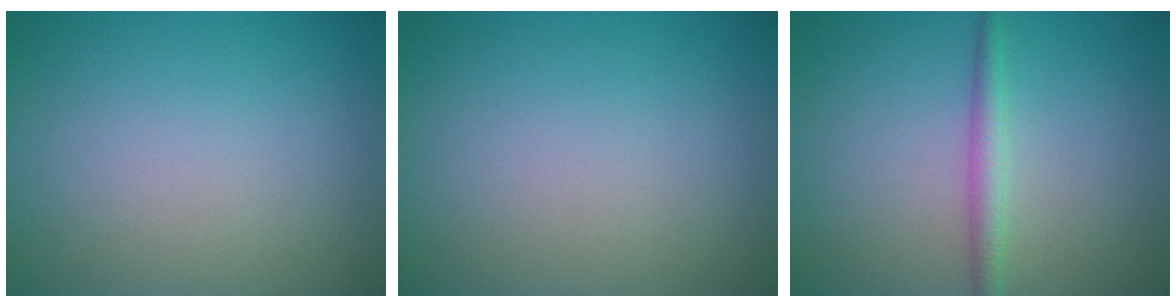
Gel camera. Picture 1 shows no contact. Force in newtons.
{"total": 0.0}
{"total": 2.1, "press": 2.1, "slide": 0.0}